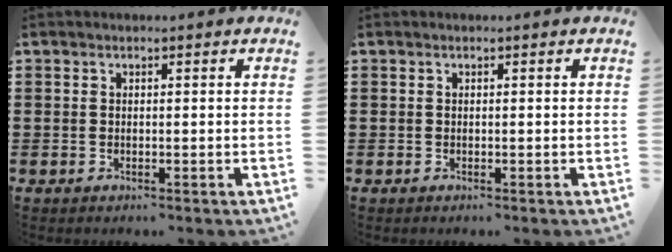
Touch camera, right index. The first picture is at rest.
{"total": 0.0}